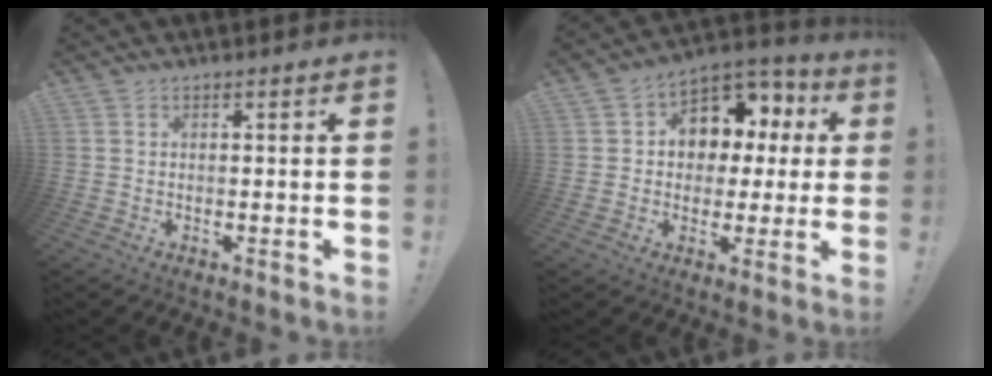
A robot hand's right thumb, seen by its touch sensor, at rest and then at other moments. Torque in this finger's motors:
{"motor_torque": [2.02, 2.66, 0.55, -0.40, 0.12]}